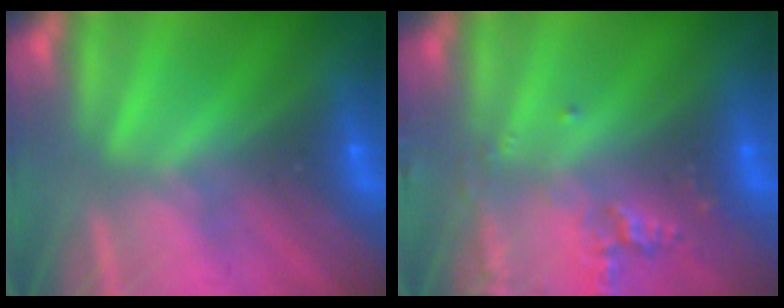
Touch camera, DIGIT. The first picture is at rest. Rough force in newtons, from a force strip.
{"total": 2.4}